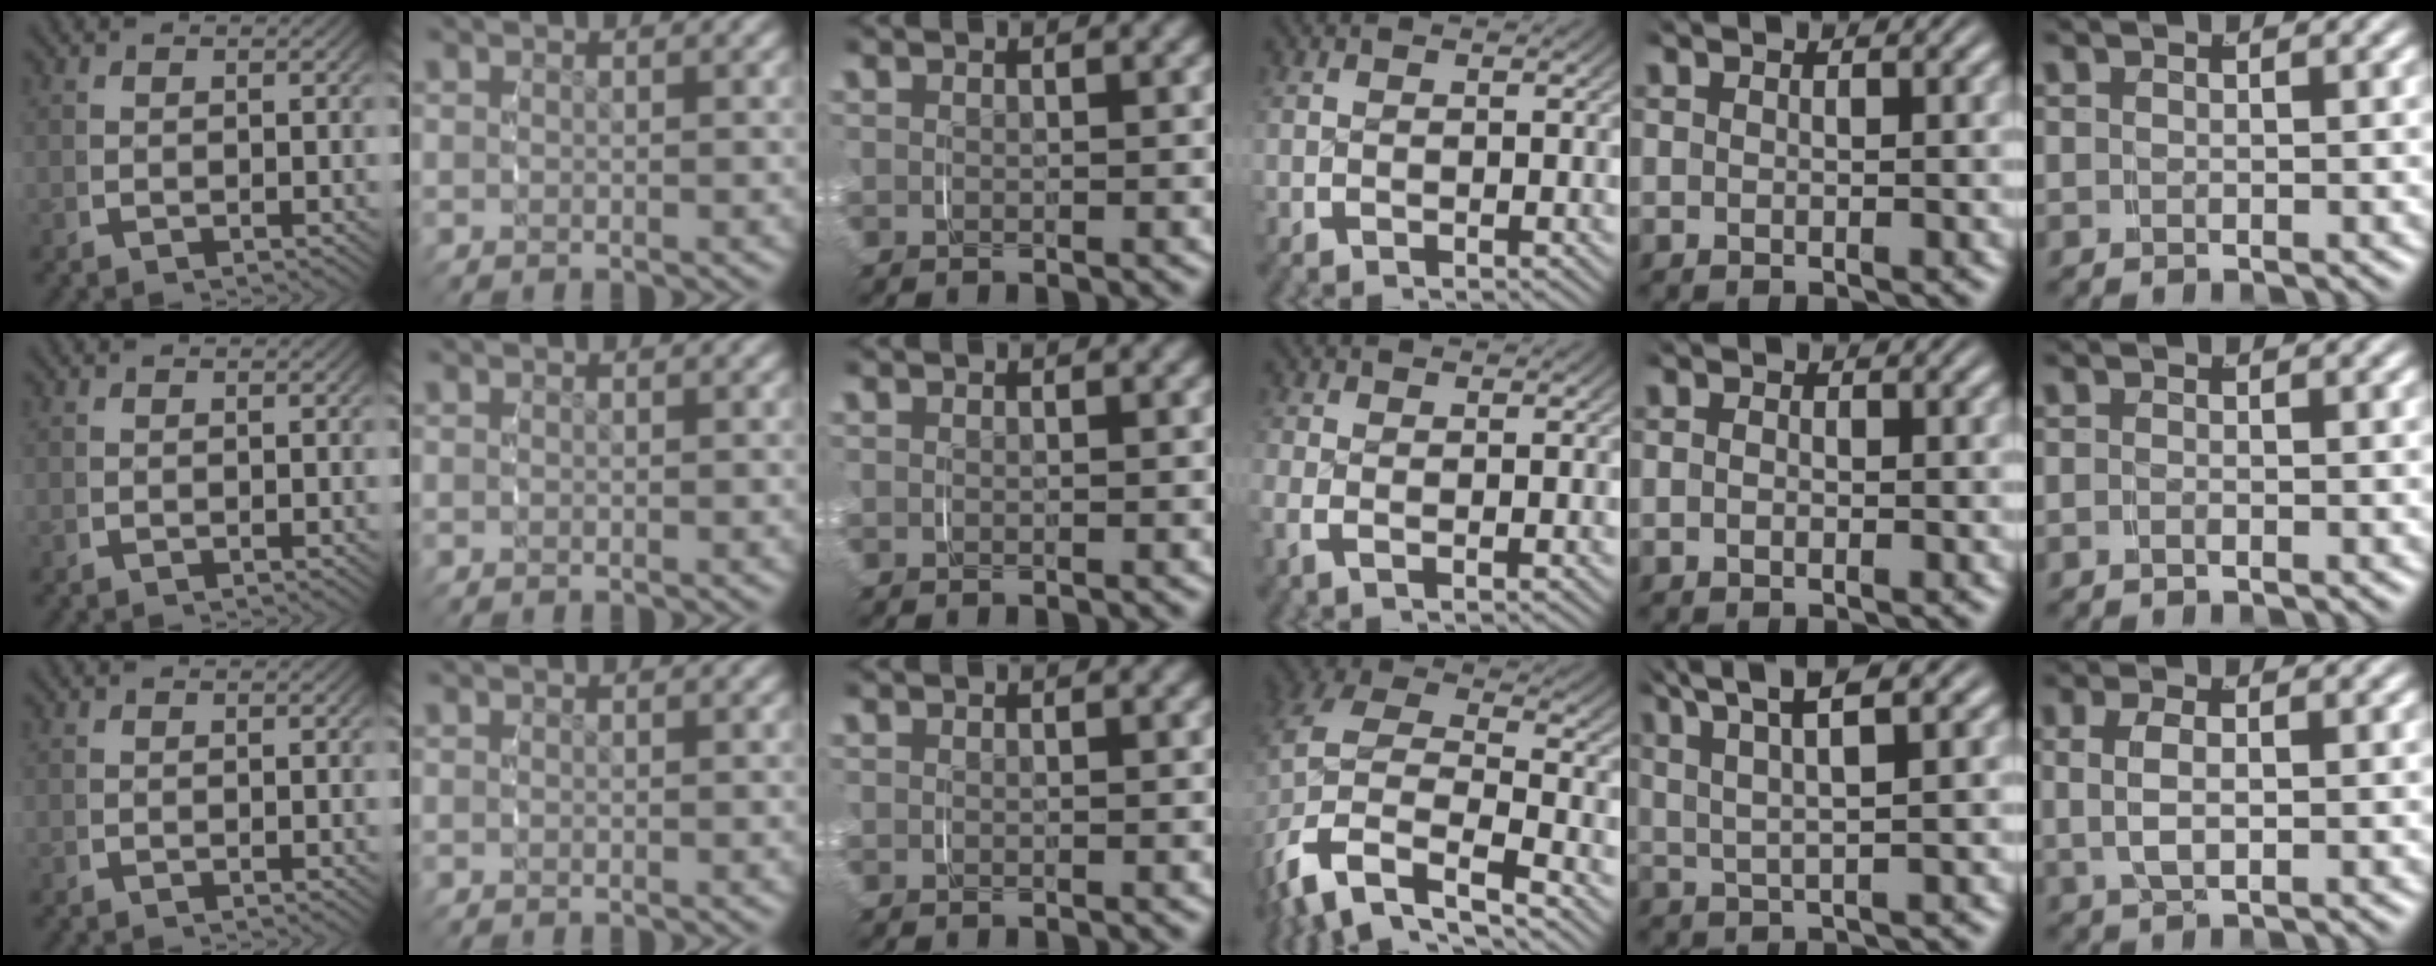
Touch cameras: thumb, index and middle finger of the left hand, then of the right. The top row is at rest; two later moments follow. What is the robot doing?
{"motion": "grasp_and_lifting", "object": "shirt"}